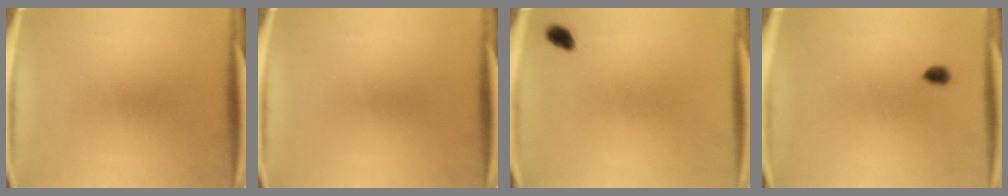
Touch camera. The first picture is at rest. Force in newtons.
{"total": 0.0}
{"total": 1.8}
{"total": 2.1}